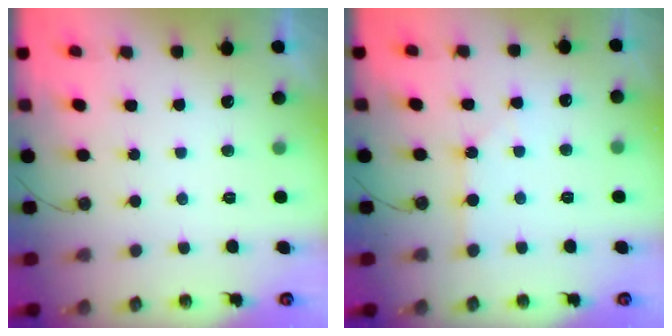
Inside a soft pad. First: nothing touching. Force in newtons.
{"total": 0.7, "press": 0.7, "slide": 0.1}